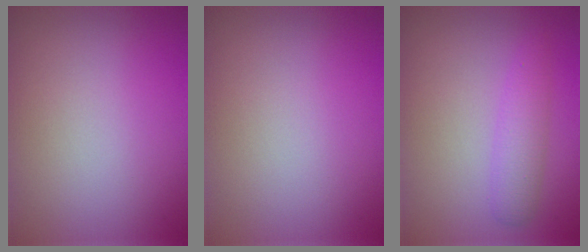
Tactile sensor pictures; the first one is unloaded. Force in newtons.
{"total": 0.0}
{"total": 2.4, "press": 2.4, "slide": 0.1}